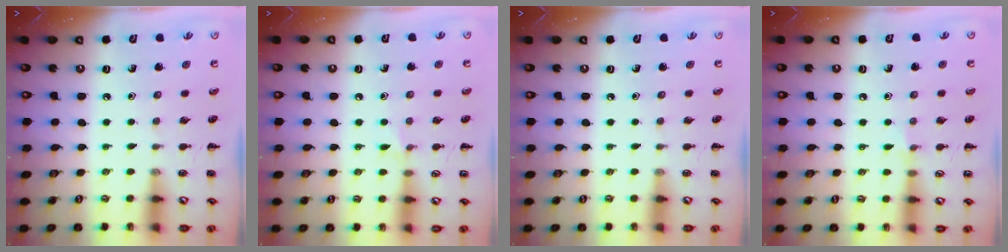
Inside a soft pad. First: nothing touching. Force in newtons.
{"total": 4.8, "press": 4.5, "slide": 1.7}
{"total": 0.0}
{"total": 4.6, "press": 4.3, "slide": 1.7}